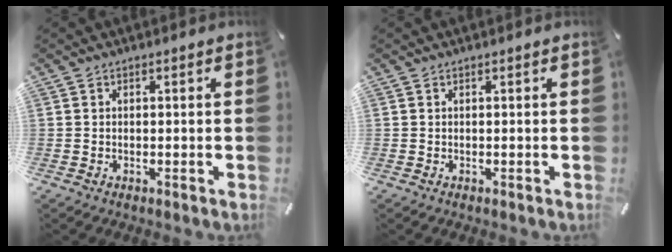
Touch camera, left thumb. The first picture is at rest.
{"total": 0.0}